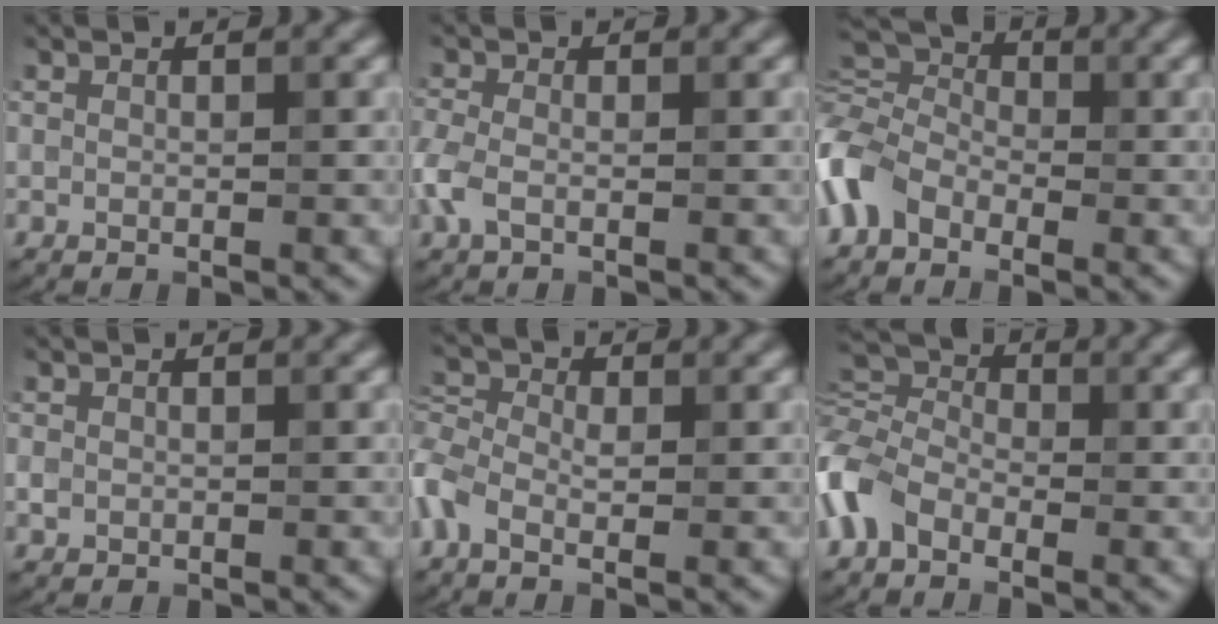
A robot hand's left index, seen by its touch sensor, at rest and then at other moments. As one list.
[{"total": 2.4, "force": [-0.9, 1.4, 1.8], "torque": [-0.050, 0.002, -0.028]}, {"total": 5.3, "force": [-1.7, 3.7, 3.4], "torque": [-0.075, 0.012, -0.061]}, {"total": 0.8, "force": [-0.1, 0.7, 0.2], "torque": [-0.002, -0.004, -0.003]}, {"total": 3.5, "force": [-1.0, 2.1, 2.6], "torque": [-0.059, 0.009, -0.040]}, {"total": 5.1, "force": [-2.2, 3.4, 3.2], "torque": [-0.072, 0.011, -0.070]}]